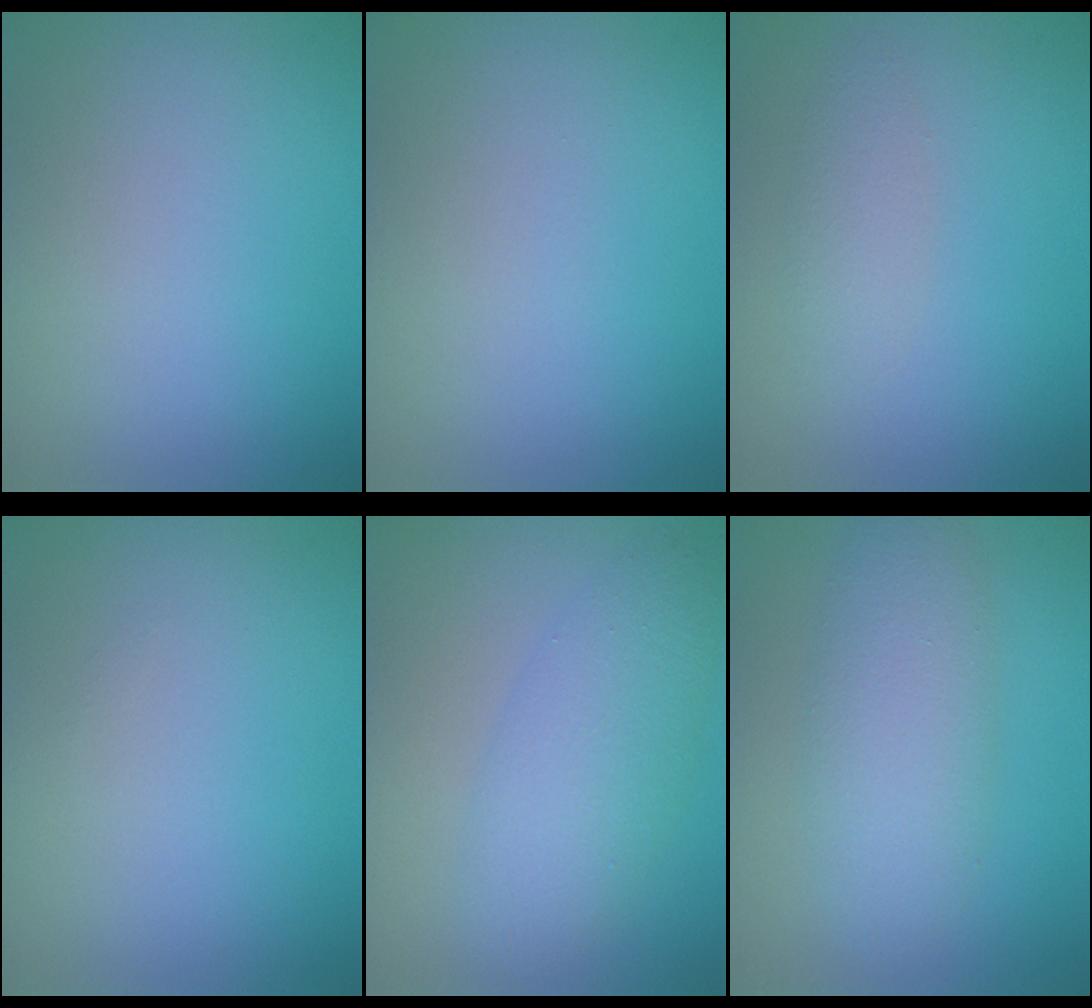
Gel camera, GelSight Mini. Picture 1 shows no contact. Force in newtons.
{"total": 0.0}
{"total": 1.6, "press": 1.6, "slide": 0.1}
{"total": 0.0}
{"total": 4.3, "press": 4.3, "slide": 0.0}
{"total": 4.5, "press": 4.5, "slide": 0.2}